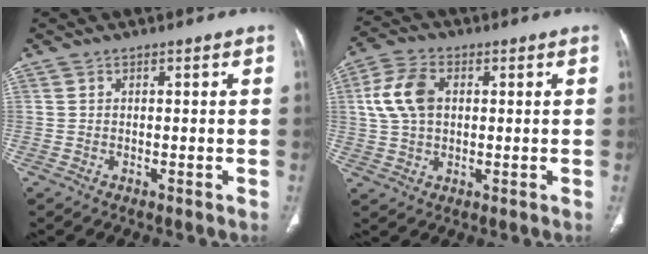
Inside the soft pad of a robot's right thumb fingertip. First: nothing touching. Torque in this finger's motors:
{"motor_torque": [-0.44, 0.51, 0.26, -0.15, 0.08]}